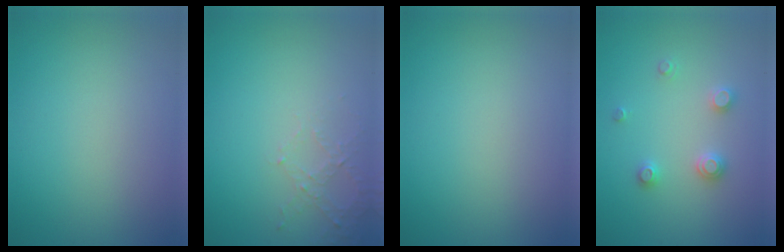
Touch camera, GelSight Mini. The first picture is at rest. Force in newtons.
{"total": 1.8, "press": 1.7, "slide": 0.5}
{"total": 0.0}
{"total": 2.0, "press": 2.0, "slide": 0.2}